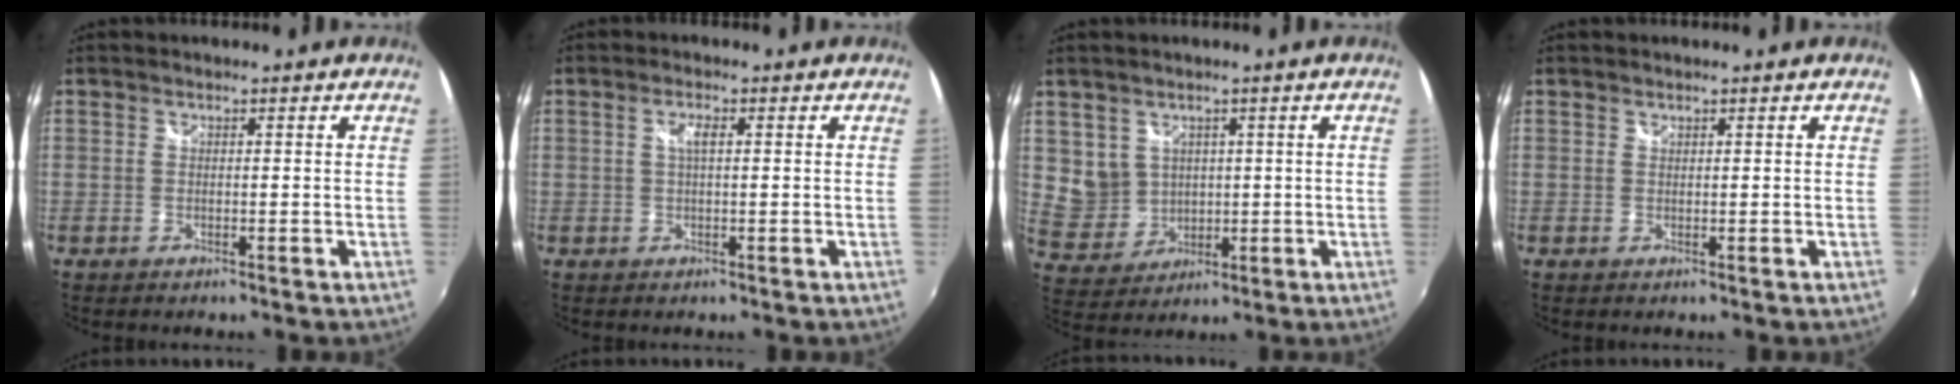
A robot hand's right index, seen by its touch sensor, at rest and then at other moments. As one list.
[{"total": 2.0, "force": [0.4, 0.5, 1.9], "torque": [-0.035, 0.003, 0.006]}, {"total": 6.7, "force": [2.1, 6.2, 1.7], "torque": [-0.038, 0.001, 0.058]}, {"total": 0.0}]